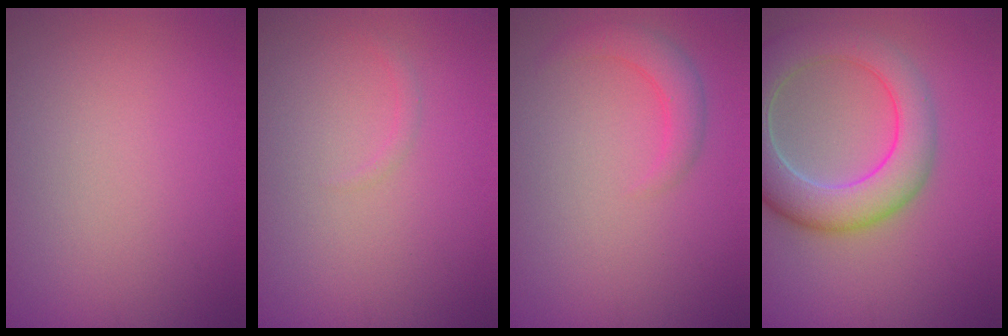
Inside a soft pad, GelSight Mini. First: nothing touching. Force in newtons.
{"total": 0.6, "press": 0.6, "slide": 0.1}
{"total": 2.6, "press": 2.5, "slide": 0.2}
{"total": 8.3, "press": 8.3, "slide": 0.7}